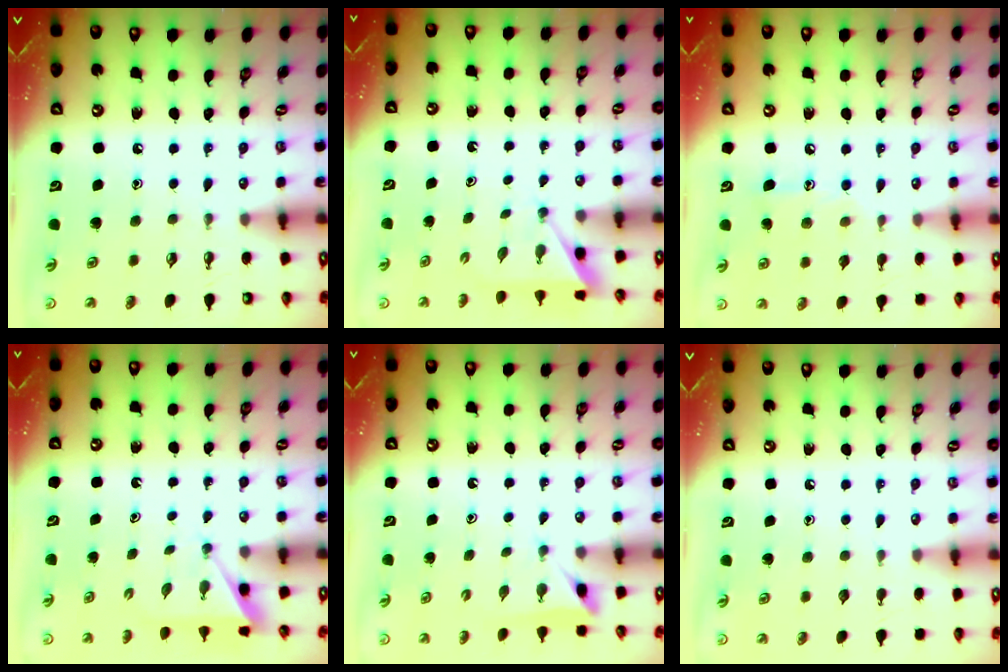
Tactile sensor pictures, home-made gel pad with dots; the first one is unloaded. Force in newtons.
{"total": 2.9, "press": 2.9, "slide": 0.2}
{"total": 9.0, "press": 9.0, "slide": 0.6}
{"total": 2.9, "press": 2.9, "slide": 0.2}
{"total": 2.5, "press": 2.5, "slide": 0.3}
{"total": 0.0}